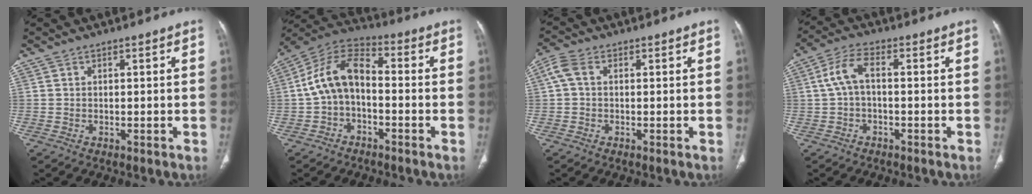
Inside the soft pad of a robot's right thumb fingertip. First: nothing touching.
{"total": 9.8, "force": [-0.8, 6.6, 7.3], "torque": [-0.136, 0.041, -0.030]}
{"total": 3.0, "force": [1.0, 2.4, 1.6], "torque": [-0.050, 0.013, 0.011]}
{"total": 4.7, "force": [0.5, 2.6, 3.9], "torque": [-0.089, 0.020, 0.000]}